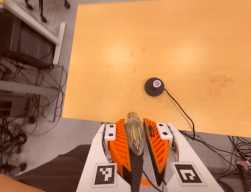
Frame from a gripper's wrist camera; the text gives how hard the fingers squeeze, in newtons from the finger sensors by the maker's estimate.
{"total": 14.5, "left": 16.5, "right": 12.6}